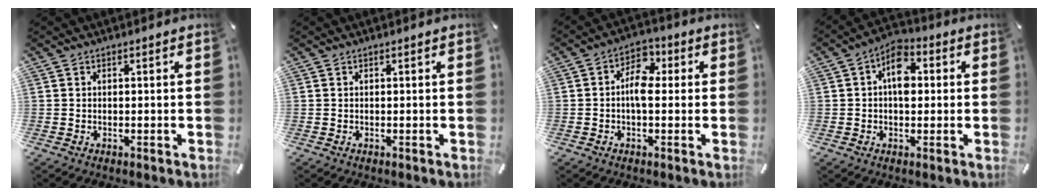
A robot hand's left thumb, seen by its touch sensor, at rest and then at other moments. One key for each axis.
{"total": 0.0}
{"total": 7.2, "fx": -0.1, "fy": 4.3, "fz": 5.8, "tx": -0.090, "ty": 0.005, "tz": -0.007}
{"total": 7.7, "fx": 0.4, "fy": 5.0, "fz": 5.8, "tx": -0.076, "ty": 0.005, "tz": 0.005}